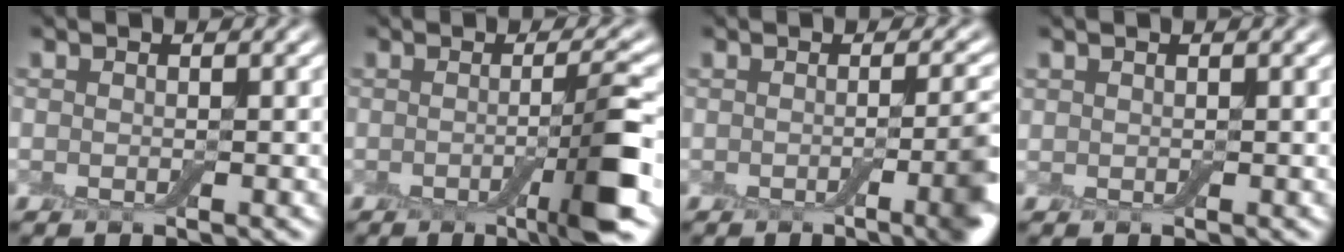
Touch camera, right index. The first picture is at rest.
{"total": 5.5, "force": [-1.7, 0.6, 5.2], "torque": [-0.073, 0.000, -0.032]}
{"total": 5.0, "force": [-1.6, 1.4, 4.5], "torque": [-0.046, -0.005, -0.021]}
{"total": 0.5, "force": [0.4, 0.3, -0.1], "torque": [0.003, 0.002, 0.007]}